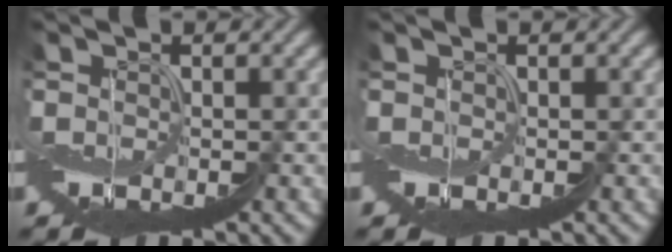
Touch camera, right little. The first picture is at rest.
{"total": 0.0}